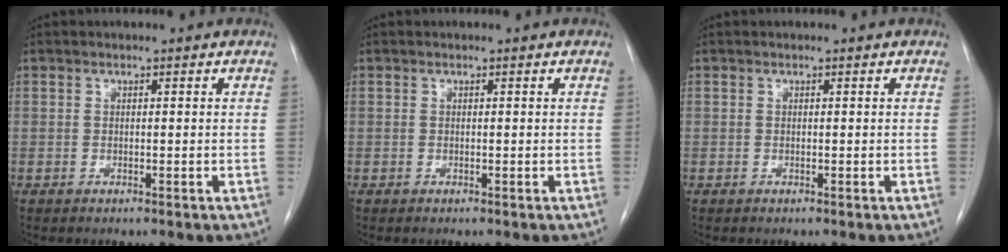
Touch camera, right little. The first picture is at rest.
{"total": 0.0}
{"total": 0.0}